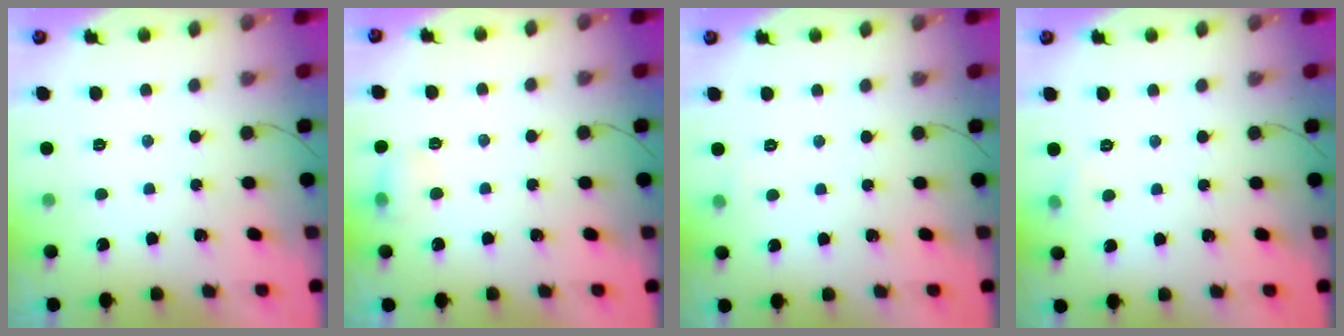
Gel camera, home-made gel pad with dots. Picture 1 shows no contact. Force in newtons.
{"total": 6.0, "press": 5.8, "slide": 1.6}
{"total": 2.5, "press": 2.4, "slide": 1.0}
{"total": 4.2, "press": 3.9, "slide": 1.5}